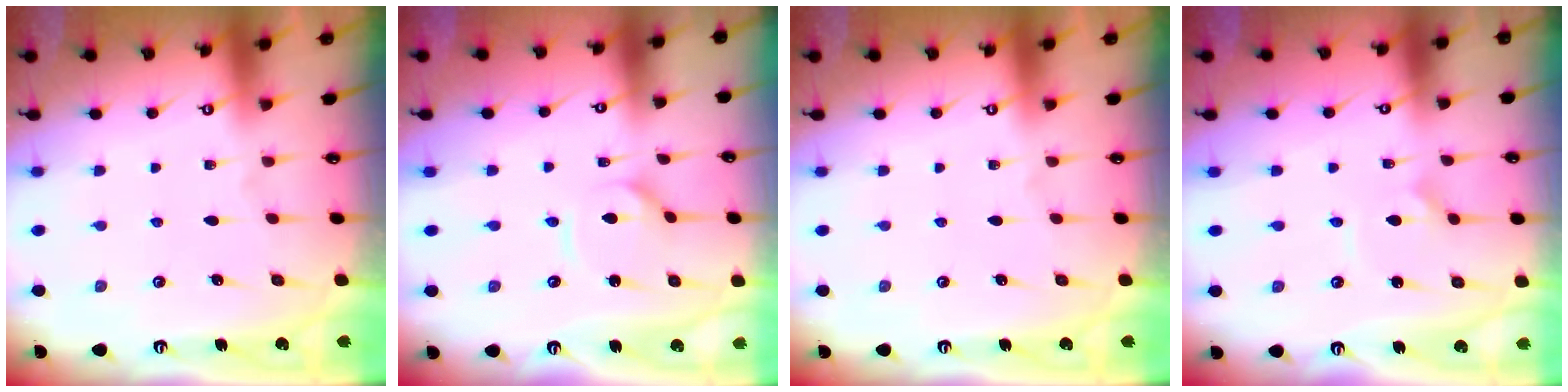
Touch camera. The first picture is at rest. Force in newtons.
{"total": 3.7, "press": 3.7, "slide": 0.1}
{"total": 0.0}
{"total": 2.9, "press": 2.9, "slide": 0.4}